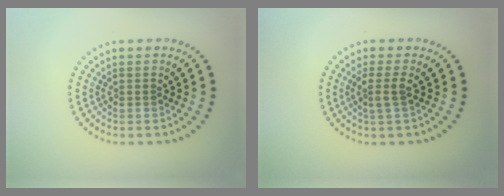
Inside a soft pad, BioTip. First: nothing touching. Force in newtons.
{"total": 1.8, "press": 1.4, "slide": 1.0}